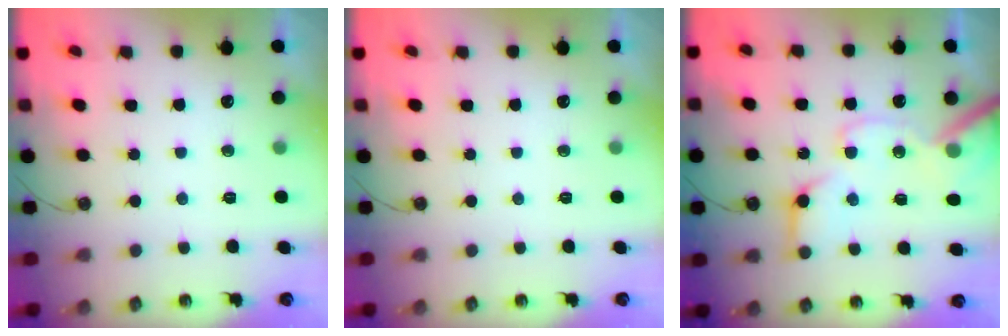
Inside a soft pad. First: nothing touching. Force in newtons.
{"total": 0.0}
{"total": 17.8, "press": 17.6, "slide": 2.3}